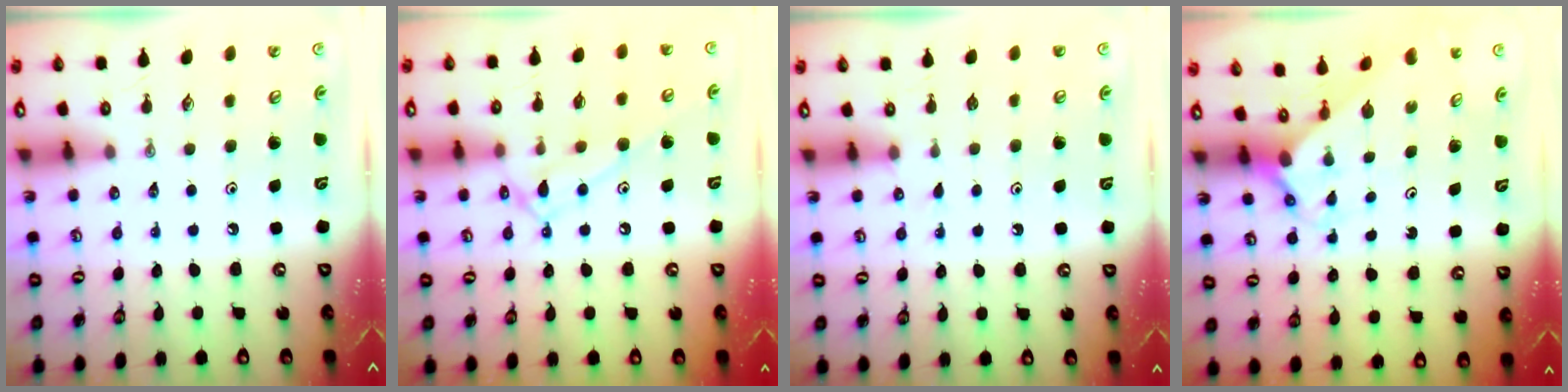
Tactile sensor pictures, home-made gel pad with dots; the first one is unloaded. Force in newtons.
{"total": 12.7, "press": 12.7, "slide": 0.9}
{"total": 1.7, "press": 1.6, "slide": 0.2}
{"total": 1.7, "press": 1.7, "slide": 0.1}